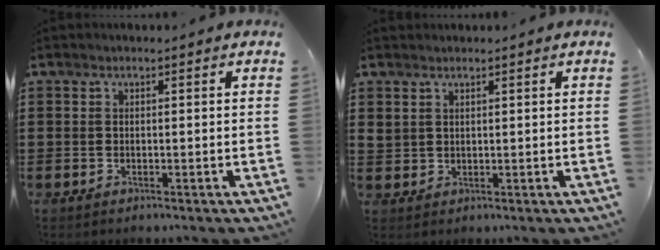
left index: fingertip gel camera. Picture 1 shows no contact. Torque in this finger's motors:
{"motor_torque": [-0.07, -0.28, 0.04, 0.03]}